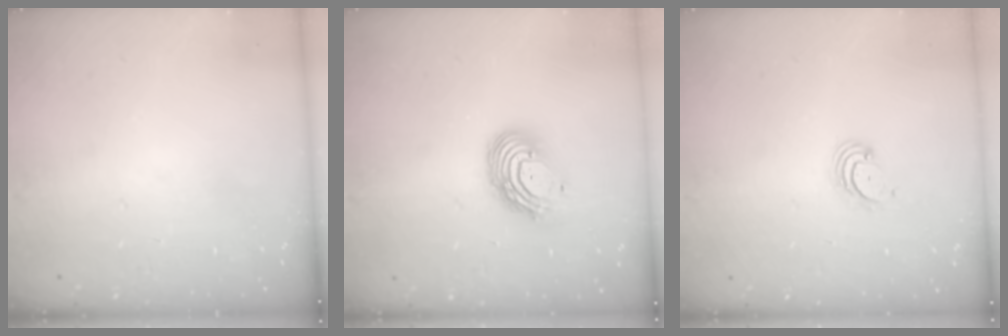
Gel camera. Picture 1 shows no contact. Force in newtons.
{"total": 10.8, "press": 10.8, "slide": 1.0}
{"total": 2.7, "press": 2.7, "slide": 0.3}